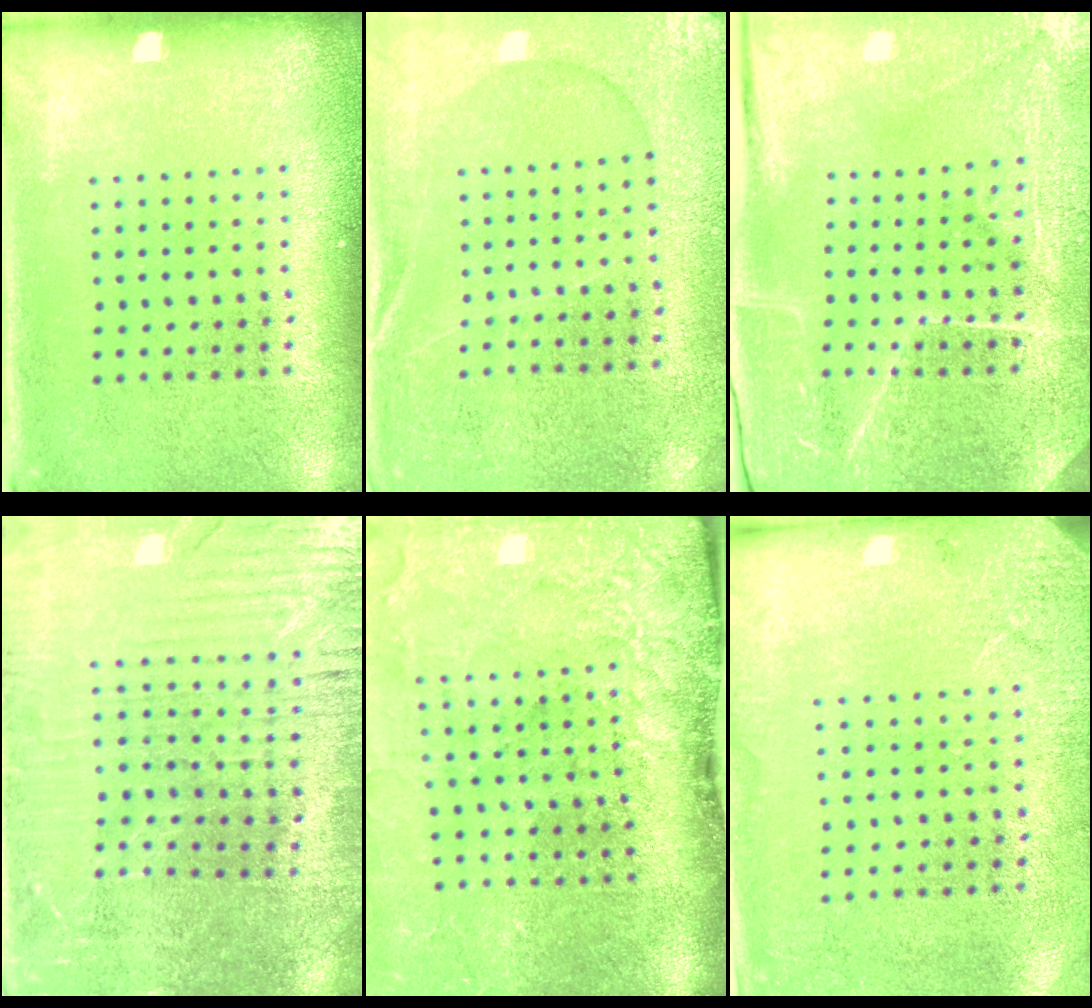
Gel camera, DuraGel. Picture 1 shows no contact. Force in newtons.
{"total": 0.8, "press": 0.6, "slide": 0.5}
{"total": 4.0, "press": 3.9, "slide": 0.3}
{"total": 3.3, "press": 3.3, "slide": 0.6}
{"total": 4.7, "press": 3.6, "slide": 3.0}
{"total": 2.6, "press": 2.3, "slide": 1.2}